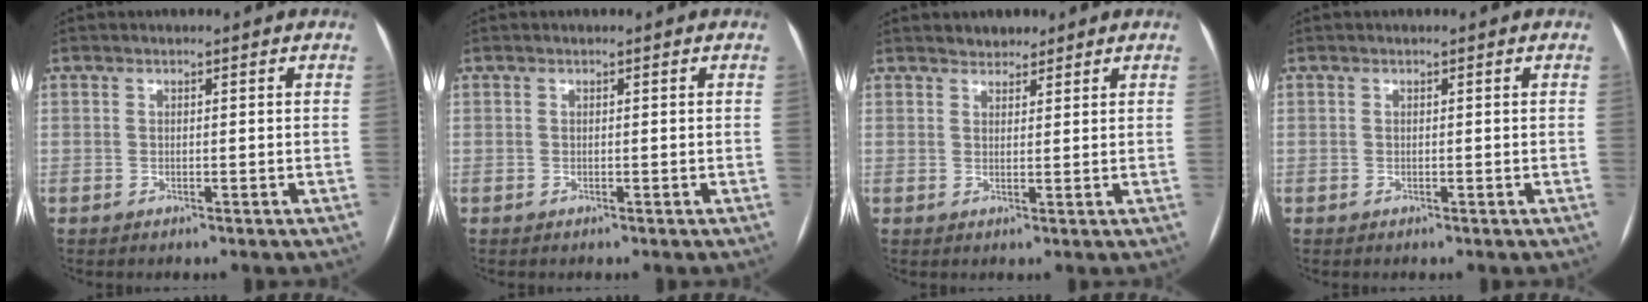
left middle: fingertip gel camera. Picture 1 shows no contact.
{"total": 0.0}
{"total": 2.3, "force": [2.0, 1.2, 0.2], "torque": [-0.004, 0.008, 0.030]}
{"total": 0.0}